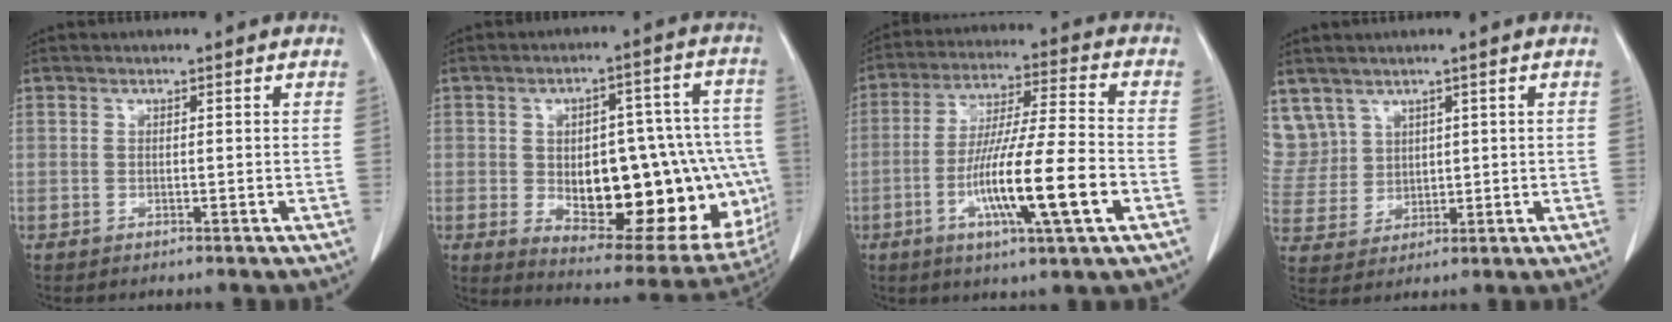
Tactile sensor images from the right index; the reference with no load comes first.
{"total": 26.9, "force": [-4.2, 11.5, 24.0], "torque": [-0.263, 0.021, -0.028]}
{"total": 15.1, "force": [-4.8, 0.6, 14.3], "torque": [-0.261, -0.012, -0.085]}
{"total": 10.0, "force": [5.4, 8.2, 1.4], "torque": [-0.057, 0.037, 0.139]}